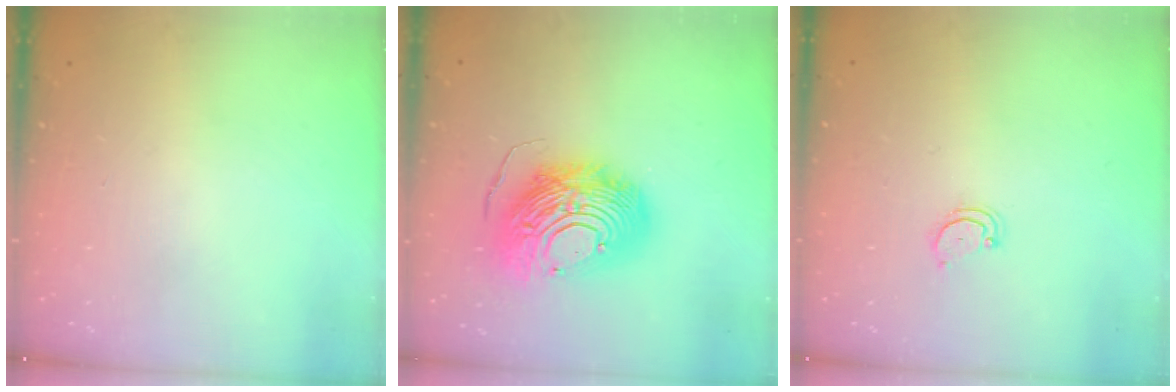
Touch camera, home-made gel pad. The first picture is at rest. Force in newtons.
{"total": 18.2, "press": 18.1, "slide": 1.7}
{"total": 3.5, "press": 3.5, "slide": 0.5}